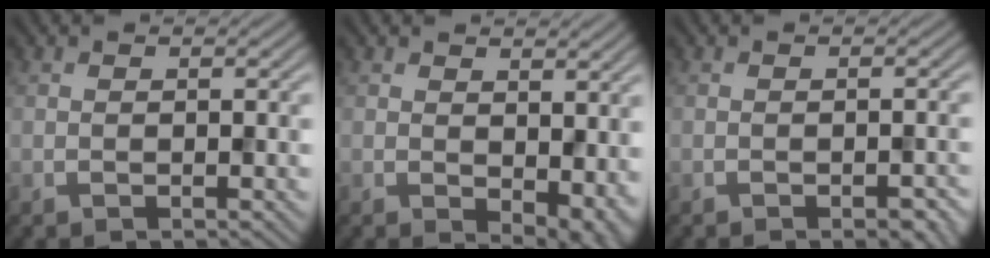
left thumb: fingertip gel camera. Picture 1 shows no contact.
{"total": 5.8, "force": [0.0, 3.6, 4.5], "torque": [-0.063, -0.022, 0.014]}
{"total": 2.6, "force": [-1.6, 0.8, 1.9], "torque": [-0.022, -0.002, -0.015]}